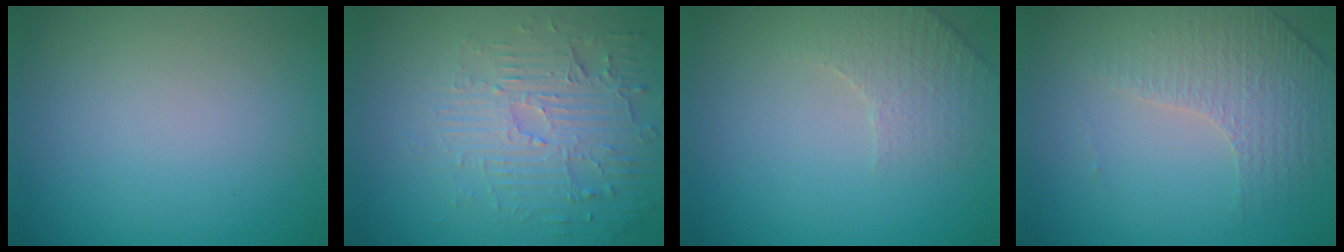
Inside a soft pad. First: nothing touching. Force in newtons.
{"total": 4.1, "press": 3.7, "slide": 1.9}
{"total": 2.8, "press": 2.7, "slide": 0.8}
{"total": 4.4, "press": 3.0, "slide": 3.3}